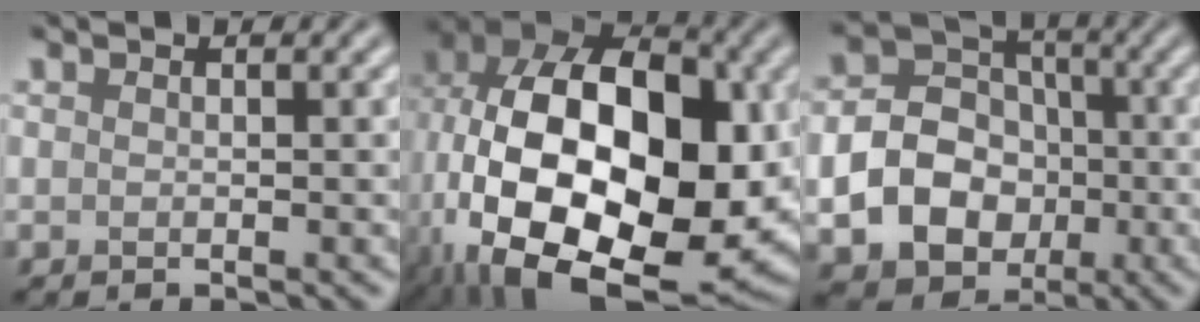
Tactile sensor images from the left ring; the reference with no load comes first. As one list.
[{"total": 20.4, "force": [-2.6, 12.5, 15.9], "torque": [-0.313, -0.009, -0.024]}, {"total": 8.8, "force": [-1.9, 7.1, 4.8], "torque": [-0.081, -0.016, -0.047]}]